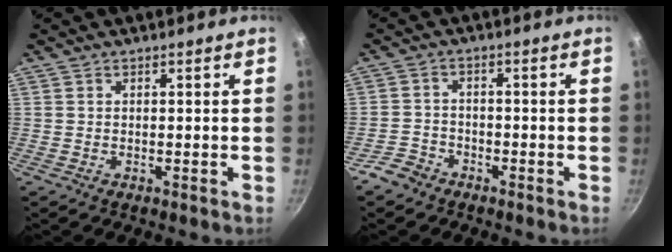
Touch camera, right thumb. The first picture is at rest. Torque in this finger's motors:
{"motor_torque": [0.21, -0.01, -0.05, 0.03, 0.02]}